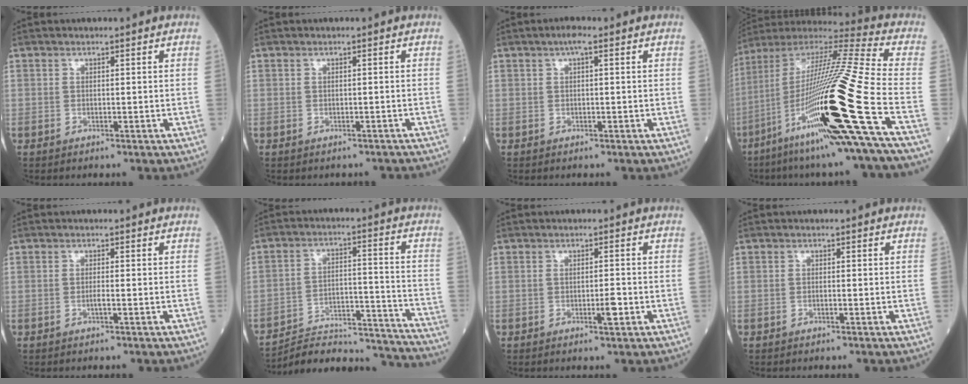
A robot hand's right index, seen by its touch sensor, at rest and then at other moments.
{"total": 1.7, "force": [-1.5, 0.7, 0.4], "torque": [-0.005, -0.001, -0.018]}
{"total": 1.6, "force": [0.7, 0.3, 1.4], "torque": [-0.024, 0.006, 0.008]}
{"total": 28.8, "force": [-10.9, -0.9, 26.7], "torque": [-0.472, -0.044, -0.203]}
{"total": 1.0, "force": [-0.3, -0.1, 0.9], "torque": [-0.020, -0.001, -0.007]}
{"total": 19.2, "force": [-18.9, 1.2, 3.2], "torque": [-0.047, 0.022, -0.274]}
{"total": 2.3, "force": [-0.7, 0.2, 2.1], "torque": [-0.037, -0.003, -0.011]}
{"total": 0.5, "force": [-0.1, 0.1, 0.5], "torque": [-0.011, 0.000, -0.003]}